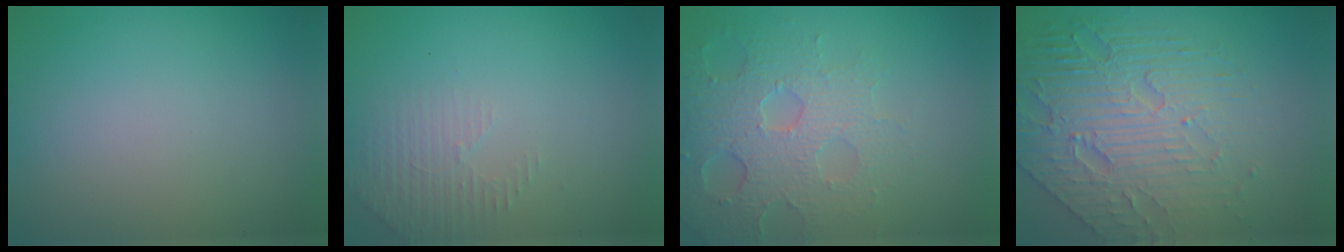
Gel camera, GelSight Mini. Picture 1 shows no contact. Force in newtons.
{"total": 1.9, "press": 1.8, "slide": 0.6}
{"total": 4.6, "press": 4.3, "slide": 1.6}
{"total": 8.1, "press": 5.5, "slide": 5.9}